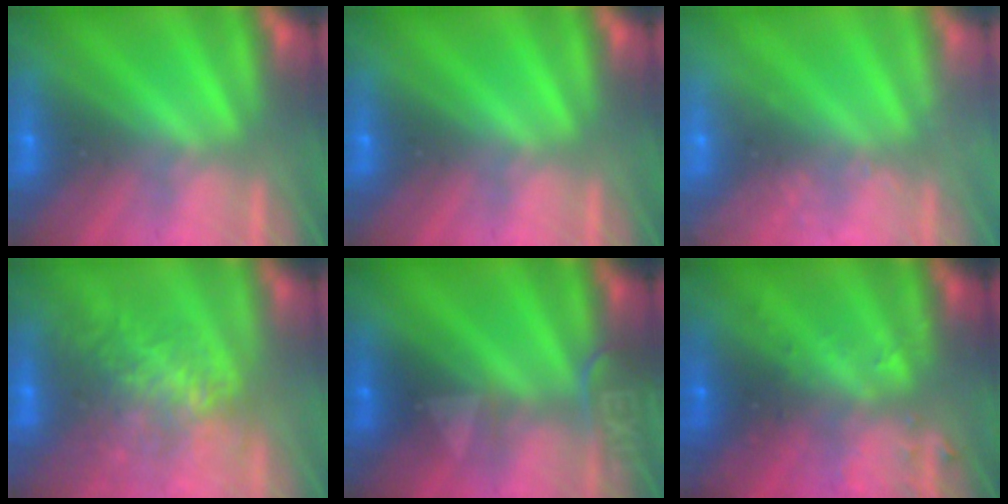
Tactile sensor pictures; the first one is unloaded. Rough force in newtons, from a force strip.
{"total": 0.0}
{"total": 2.3}
{"total": 7.9}
{"total": 2.4}
{"total": 2.9}